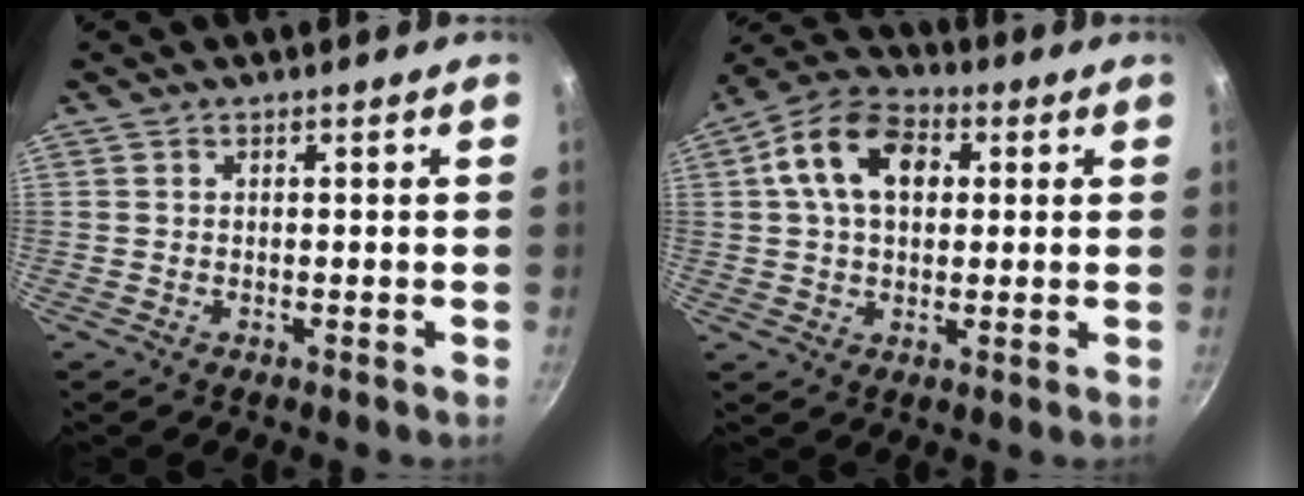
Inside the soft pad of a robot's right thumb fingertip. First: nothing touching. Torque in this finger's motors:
{"motor_torque": [-0.02, 2.35, 1.25, -0.28, 0.13]}